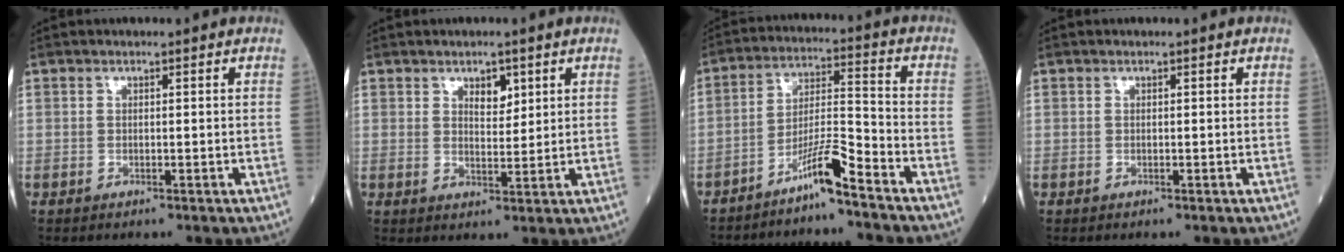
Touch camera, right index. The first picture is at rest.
{"total": 3.2, "force": [1.8, 1.5, 2.2], "torque": [-0.032, -0.001, 0.031]}
{"total": 7.2, "force": [-5.5, -0.1, 4.6], "torque": [-0.087, 0.001, -0.104]}
{"total": 0.0}